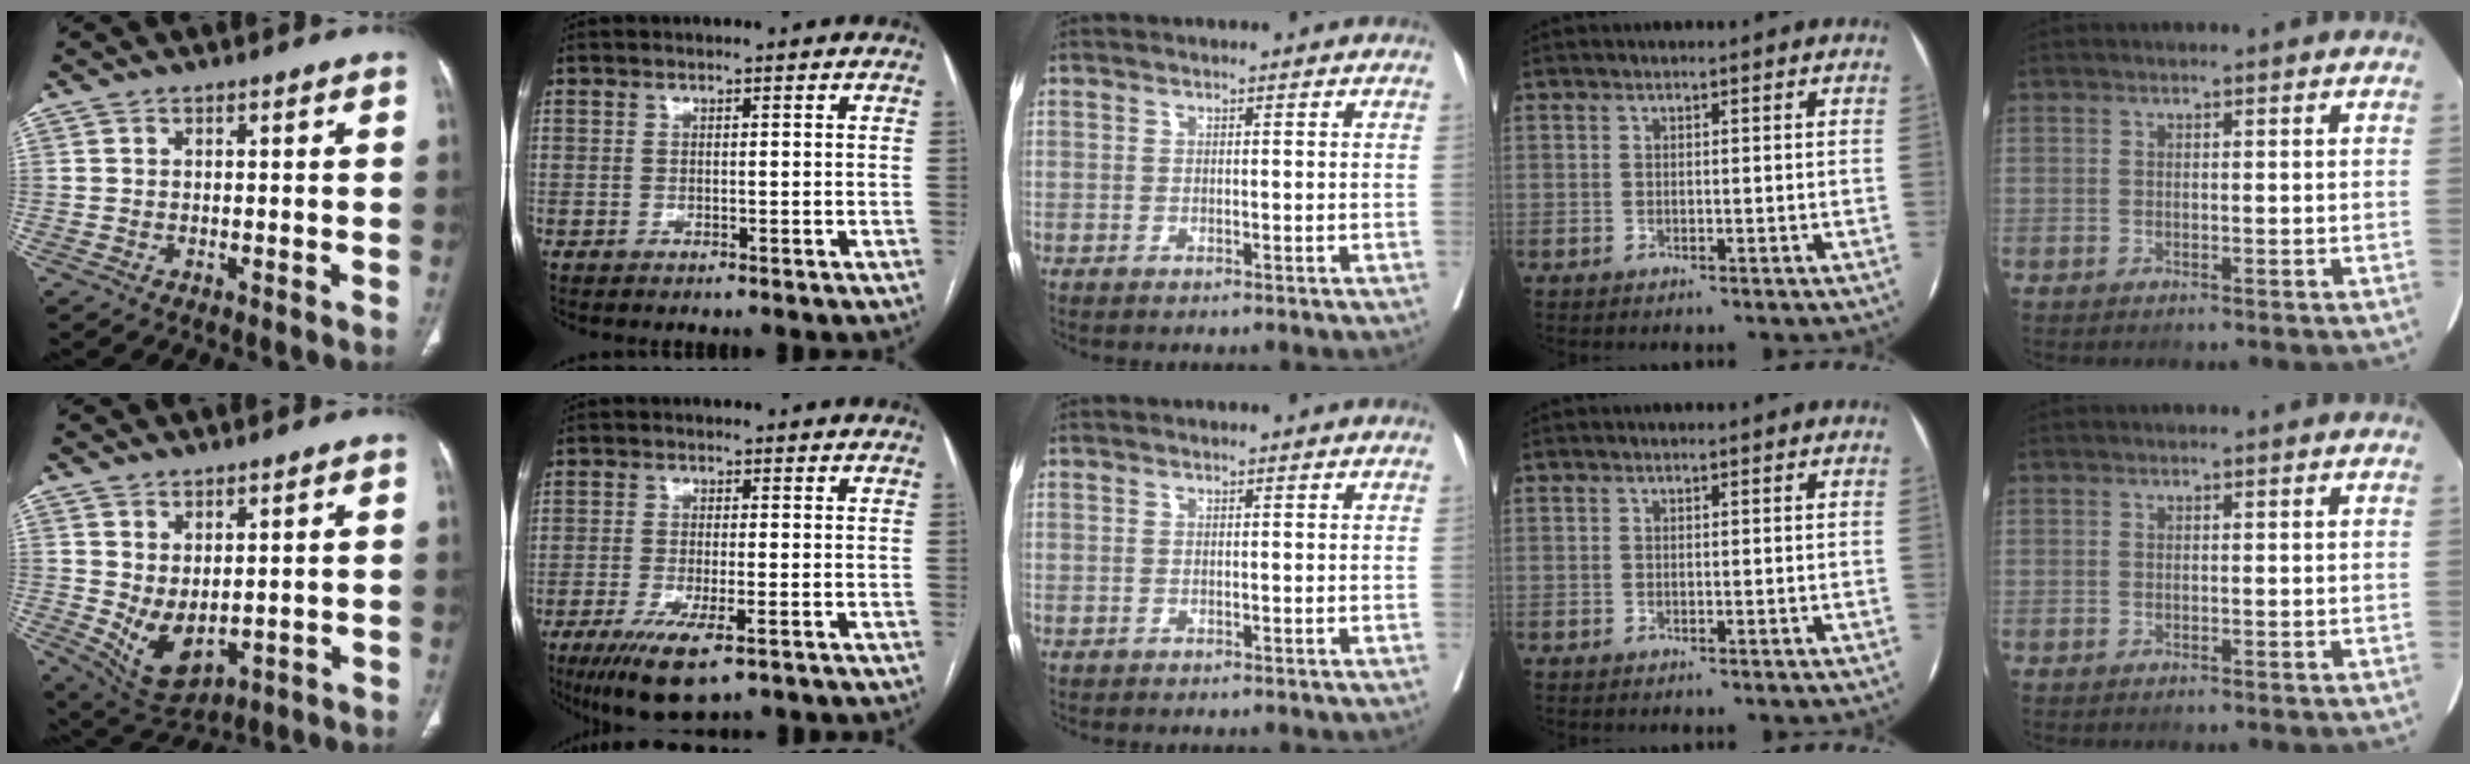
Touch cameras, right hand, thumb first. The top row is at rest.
{"thumb": {"total": 7.8, "force": [0.6, 4.4, 6.4], "torque": [-0.102, -0.018, 0.039]}, "index": {"total": 8.3, "force": [-4.7, 1.6, 6.6], "torque": [-0.119, -0.022, -0.075]}}